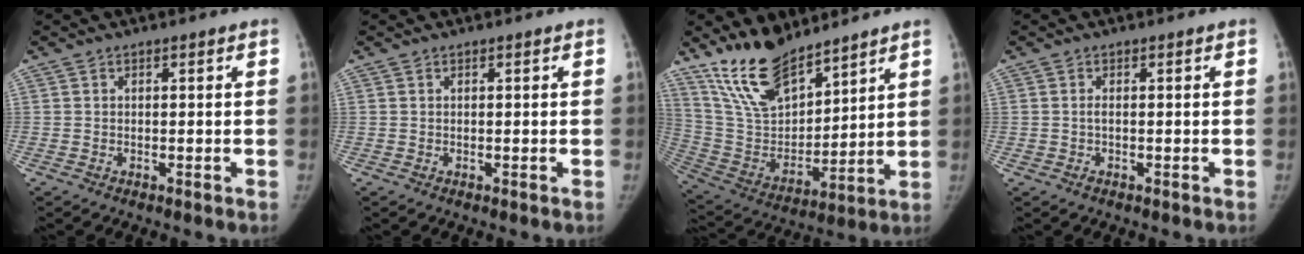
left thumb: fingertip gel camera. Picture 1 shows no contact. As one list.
[{"total": 0.0}, {"total": 16.5, "force": [13.0, 6.7, 7.8], "torque": [-0.110, -0.071, 0.257]}, {"total": 0.7, "force": [-0.1, 0.3, 0.6], "torque": [-0.015, -0.002, -0.001]}]